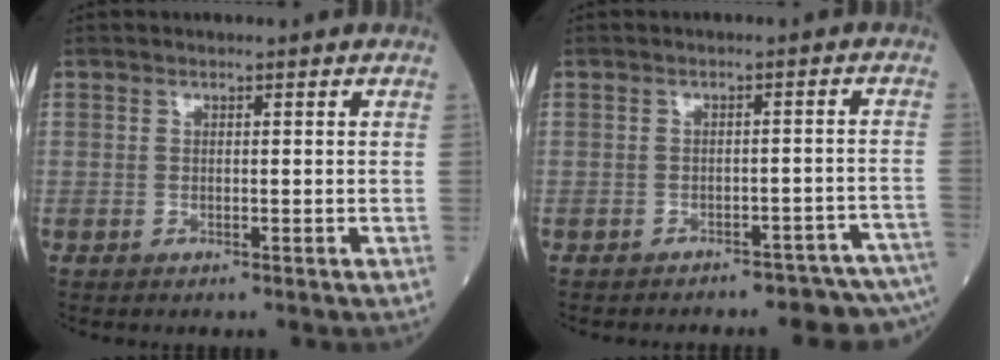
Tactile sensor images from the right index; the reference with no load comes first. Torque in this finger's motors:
{"motor_torque": [0.47, -0.40, 0.18, 0.04]}